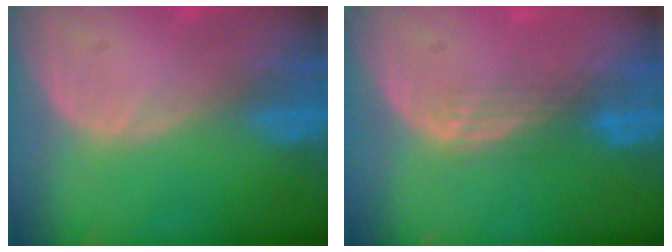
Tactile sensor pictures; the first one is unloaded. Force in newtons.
{"total": 3.0, "press": 2.5, "slide": 1.6}